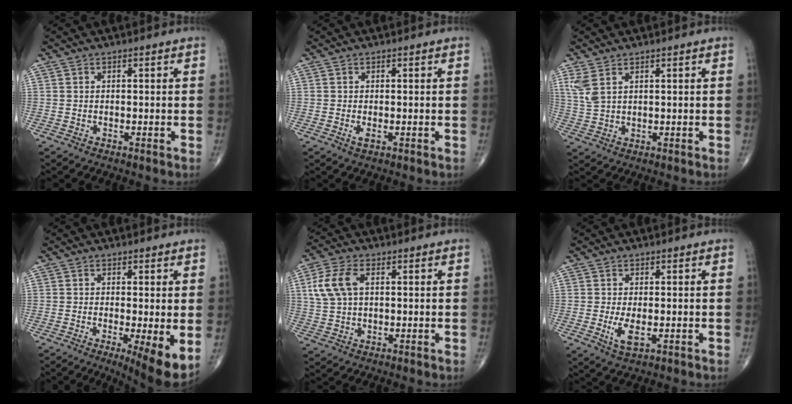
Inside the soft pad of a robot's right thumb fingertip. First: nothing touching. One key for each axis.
{"total": 1.2, "fx": -0.4, "fy": 0.5, "fz": 1.0, "tx": -0.019, "ty": -0.003, "tz": -0.008}
{"total": 4.1, "fx": 2.1, "fy": 1.8, "fz": 3.0, "tx": -0.073, "ty": 0.000, "tz": 0.054}
{"total": 8.1, "fx": -1.7, "fy": 1.8, "fz": 7.8, "tx": -0.118, "ty": -0.024, "tz": -0.026}
{"total": 7.6, "fx": 1.8, "fy": 4.5, "fz": 5.9, "tx": -0.135, "ty": 0.010, "tz": 0.037}
{"total": 4.0, "fx": -0.8, "fy": 1.7, "fz": 3.5, "tx": -0.069, "ty": -0.009, "tz": -0.012}